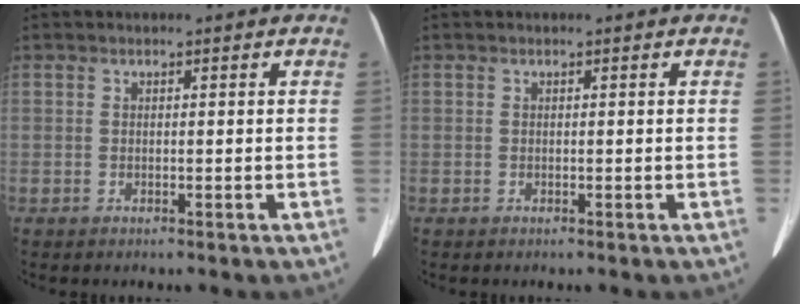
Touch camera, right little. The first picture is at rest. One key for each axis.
{"total": 0.0}